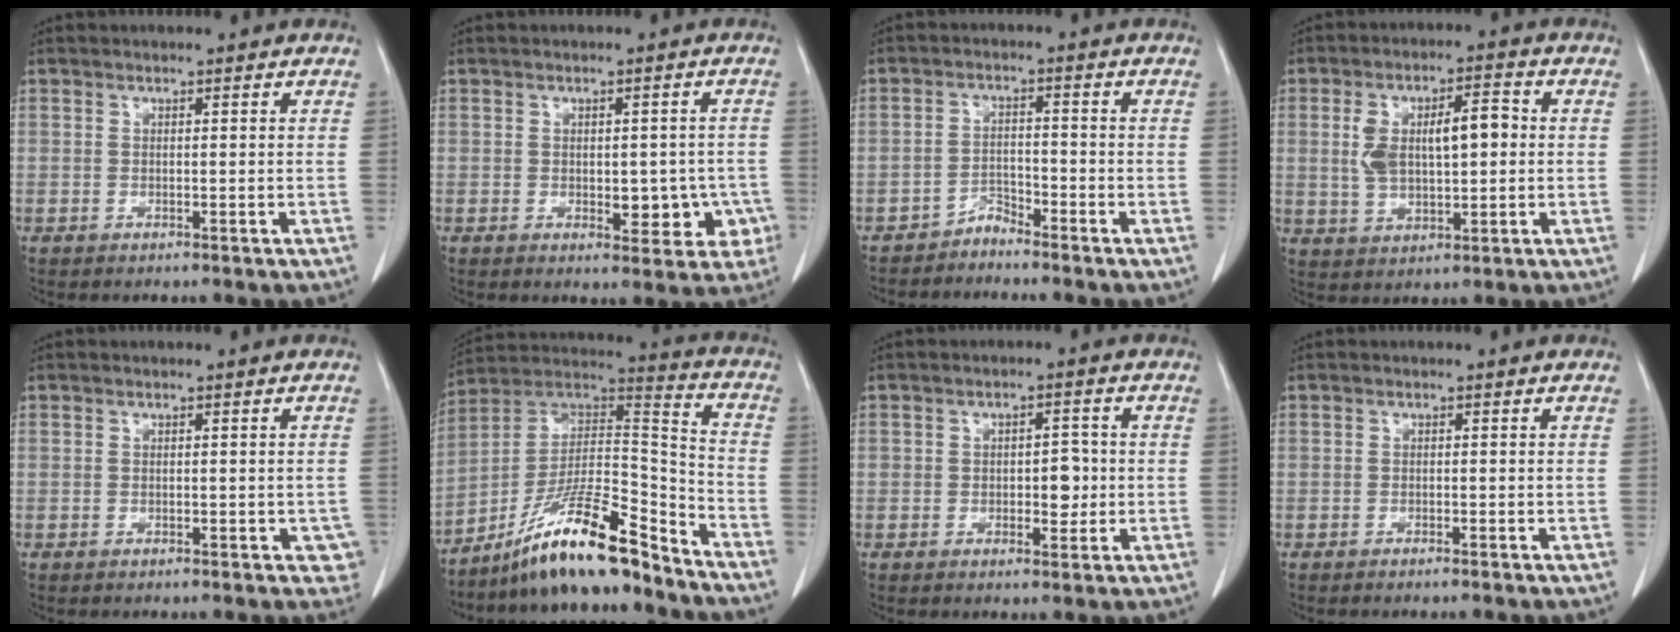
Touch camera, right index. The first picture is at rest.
{"total": 6.4, "force": [-1.7, 3.5, 5.0], "torque": [-0.045, 0.009, -0.013]}
{"total": 2.4, "force": [-2.3, 0.4, -0.2], "torque": [0.014, -0.003, -0.042]}
{"total": 9.7, "force": [0.9, 4.1, 8.8], "torque": [-0.168, 0.027, 0.023]}
{"total": 2.3, "force": [-0.9, 1.2, 1.7], "torque": [-0.004, 0.002, -0.012]}
{"total": 17.2, "force": [-13.2, 2.0, 10.8], "torque": [-0.184, 0.023, -0.231]}
{"total": 4.0, "force": [-0.4, 2.2, 3.2], "torque": [-0.040, 0.008, -0.001]}
{"total": 0.7, "force": [-0.6, -0.1, 0.3], "torque": [-0.009, -0.001, -0.010]}